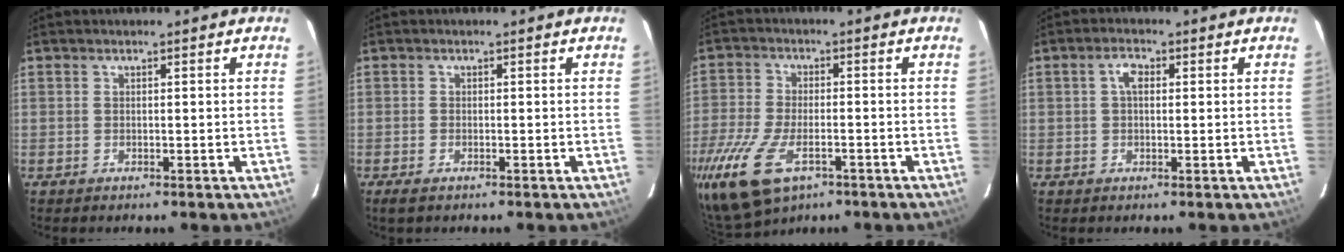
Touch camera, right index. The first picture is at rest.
{"total": 1.8, "force": [-1.3, 0.7, 1.1], "torque": [-0.023, -0.007, -0.026]}
{"total": 15.3, "force": [-8.4, 7.6, 10.3], "torque": [-0.247, -0.041, -0.157]}
{"total": 2.7, "force": [0.5, 1.5, 2.2], "torque": [-0.042, 0.011, 0.009]}